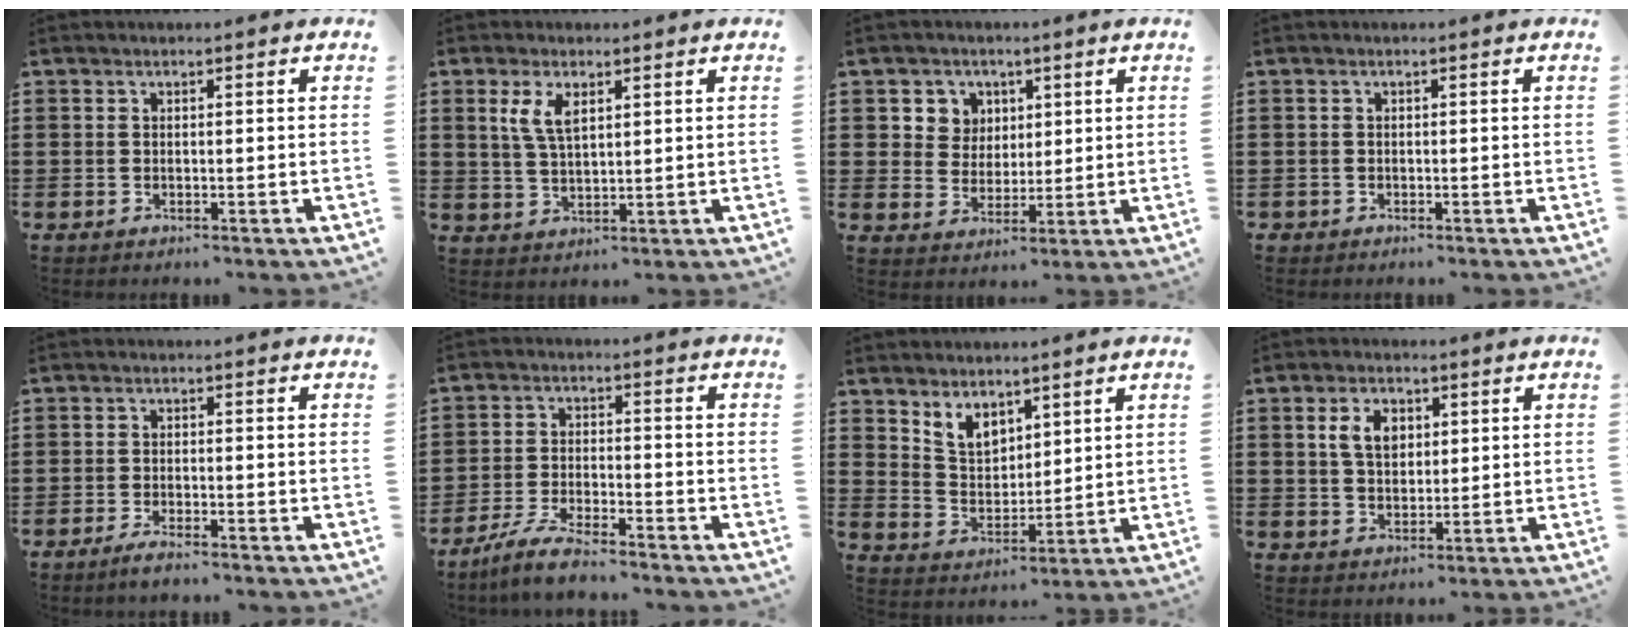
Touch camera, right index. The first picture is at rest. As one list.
[{"total": 4.7, "force": [1.9, 2.0, 3.8], "torque": [-0.082, 0.007, 0.033]}, {"total": 5.1, "force": [2.0, 4.6, 0.5], "torque": [-0.028, 0.015, 0.035]}, {"total": 0.6, "force": [-0.3, 0.5, -0.1], "torque": [0.000, 0.005, -0.010]}, {"total": 1.8, "force": [-1.7, 0.1, 0.8], "torque": [-0.015, 0.001, -0.030]}, {"total": 5.3, "force": [-4.9, 0.3, 2.0], "torque": [-0.055, -0.006, -0.099]}, {"total": 5.2, "force": [3.9, 3.0, 1.8], "torque": [-0.052, -0.003, 0.074]}, {"total": 5.0, "force": [1.5, 3.2, 3.5], "torque": [-0.080, 0.015, 0.024]}]